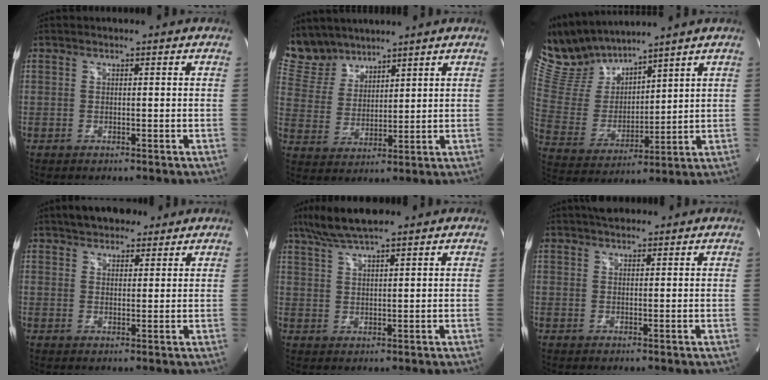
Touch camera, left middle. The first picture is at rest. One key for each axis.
{"total": 7.5, "fx": 6.9, "fy": 2.8, "fz": 0.4, "tx": -0.020, "ty": 0.010, "tz": 0.155}
{"total": 11.6, "fx": 11.0, "fy": 2.5, "fz": 2.8, "tx": -0.078, "ty": 0.010, "tz": 0.235}
{"total": 7.6, "fx": 5.9, "fy": 3.2, "fz": 3.5, "tx": -0.051, "ty": 0.019, "tz": 0.099}
{"total": 8.1, "fx": 6.4, "fy": 0.7, "fz": 4.9, "tx": -0.093, "ty": 0.025, "tz": 0.113}
{"total": 4.2, "fx": 3.5, "fy": 1.5, "fz": 1.7, "tx": -0.031, "ty": 0.028, "tz": 0.059}